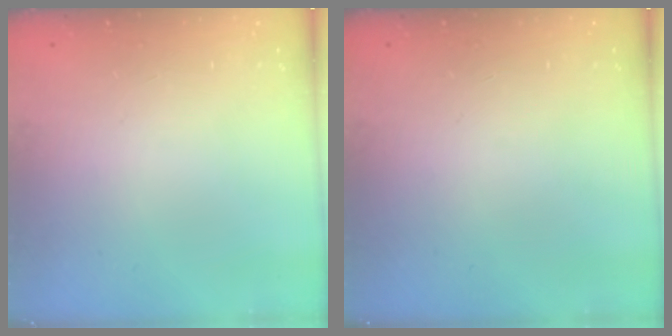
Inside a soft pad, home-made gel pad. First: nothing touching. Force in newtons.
{"total": 0.0}